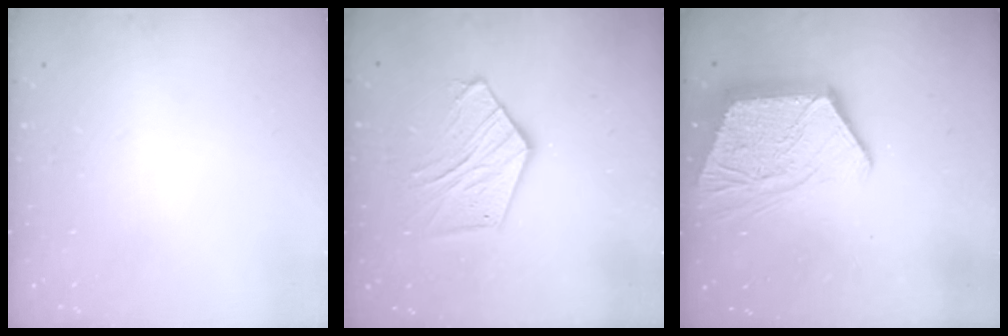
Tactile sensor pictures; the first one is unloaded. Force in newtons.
{"total": 11.4, "press": 11.4, "slide": 0.8}
{"total": 14.8, "press": 14.7, "slide": 1.0}